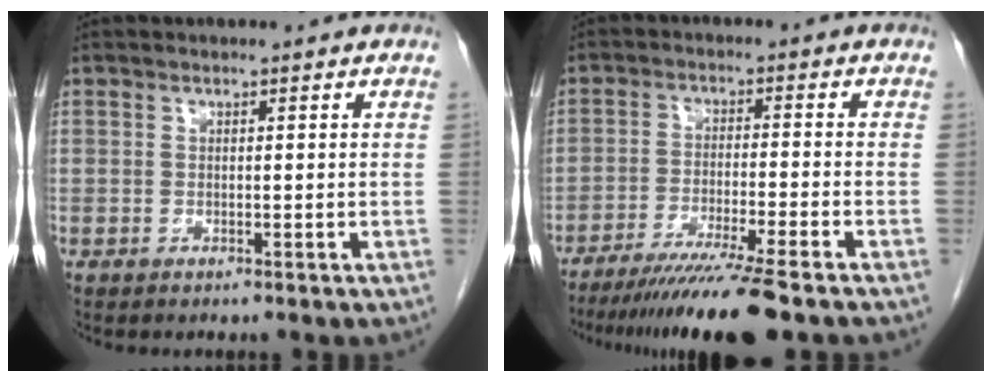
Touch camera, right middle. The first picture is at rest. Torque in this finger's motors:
{"motor_torque": [1.09, -1.05, 0.21, 0.09]}